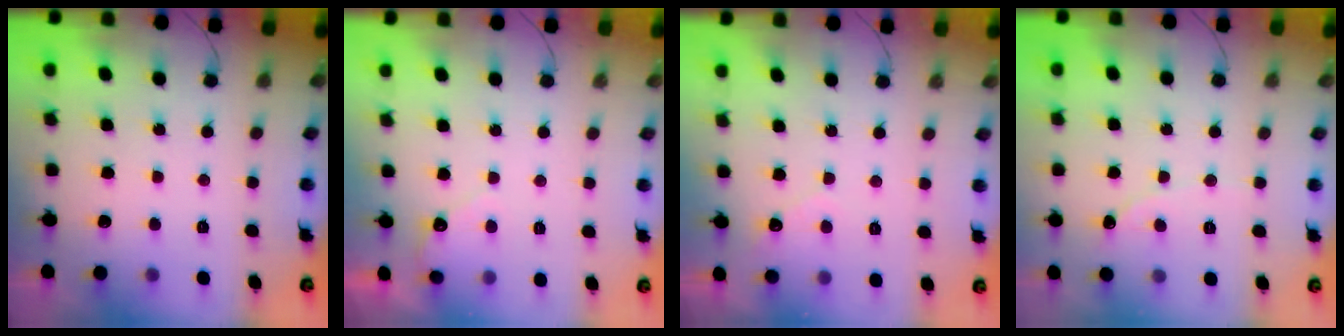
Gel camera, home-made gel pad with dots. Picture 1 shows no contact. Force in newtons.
{"total": 2.8, "press": 2.8, "slide": 0.1}
{"total": 2.4, "press": 2.4, "slide": 0.2}
{"total": 0.7, "press": 0.7, "slide": 0.0}